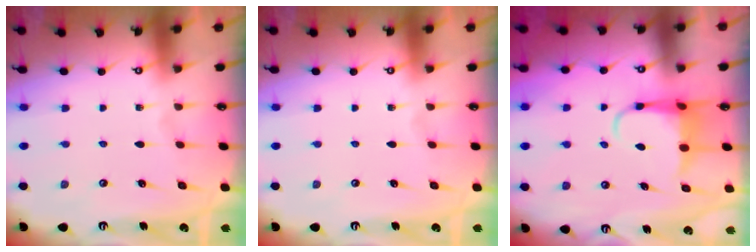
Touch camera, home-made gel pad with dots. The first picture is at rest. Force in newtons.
{"total": 0.0}
{"total": 5.9, "press": 5.9, "slide": 0.6}